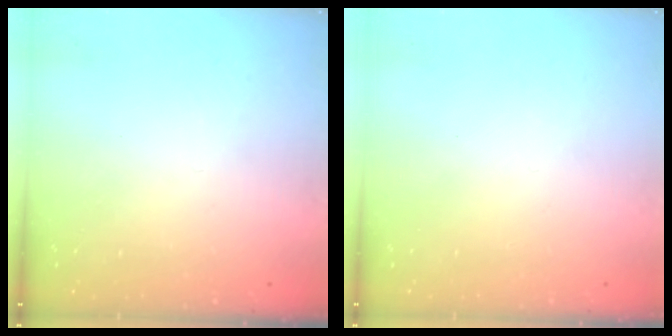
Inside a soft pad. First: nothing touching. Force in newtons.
{"total": 1.6, "press": 1.6, "slide": 0.1}